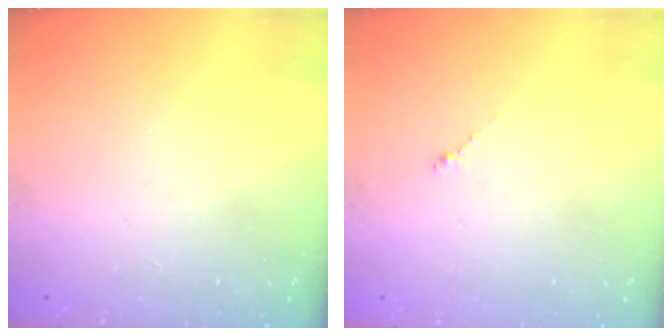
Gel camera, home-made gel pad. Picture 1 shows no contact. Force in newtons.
{"total": 0.8, "press": 0.6, "slide": 0.4}